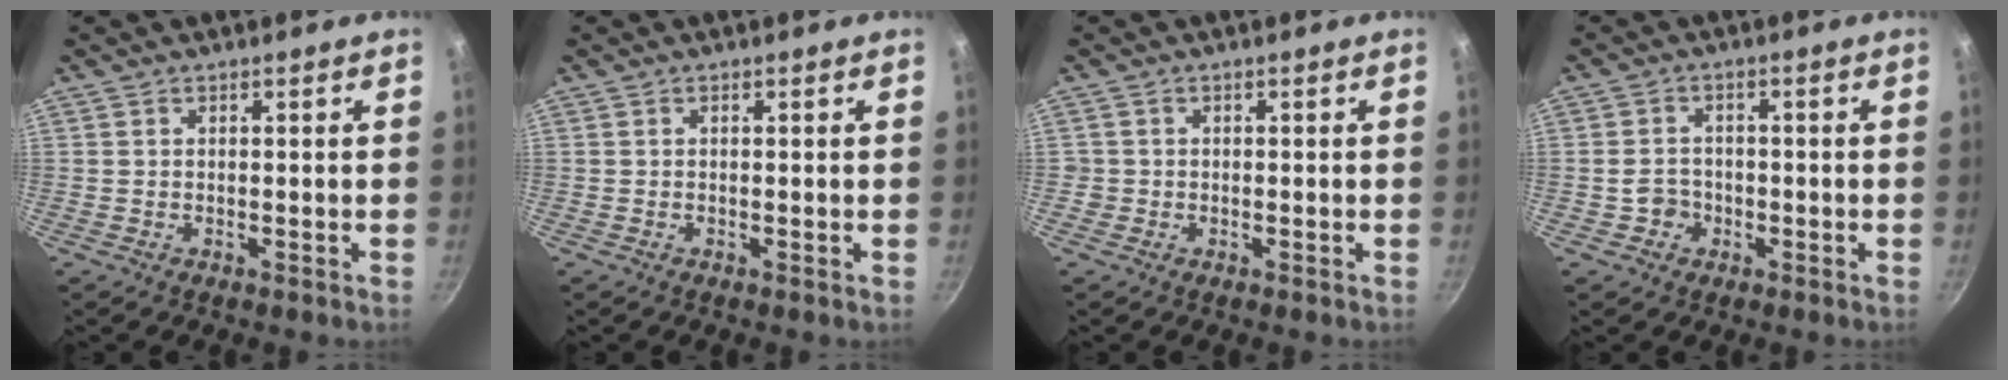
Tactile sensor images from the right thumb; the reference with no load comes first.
{"total": 0.0}
{"total": 1.3, "force": [-0.3, 1.2, 0.2], "torque": [0.000, 0.003, -0.006]}
{"total": 3.7, "force": [-1.2, 3.3, 1.3], "torque": [-0.008, 0.016, -0.020]}